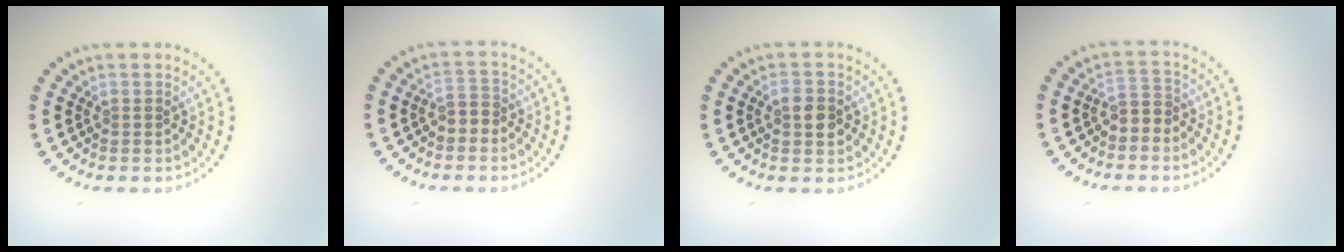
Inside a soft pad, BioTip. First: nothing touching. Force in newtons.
{"total": 1.6, "press": 1.4, "slide": 0.7}
{"total": 2.5, "press": 2.5, "slide": 0.1}
{"total": 1.6, "press": 1.4, "slide": 0.9}